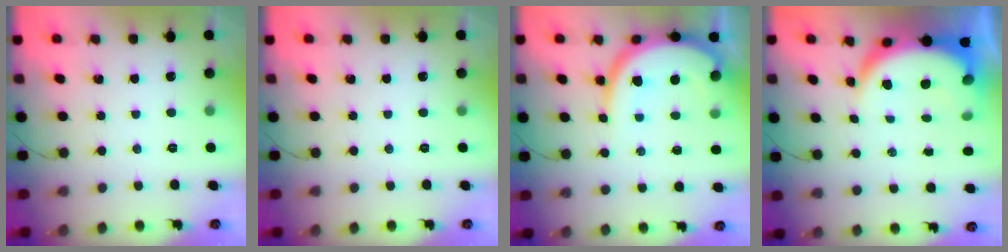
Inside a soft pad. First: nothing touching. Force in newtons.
{"total": 0.0}
{"total": 13.1, "press": 13.0, "slide": 1.0}
{"total": 9.6, "press": 9.6, "slide": 1.2}